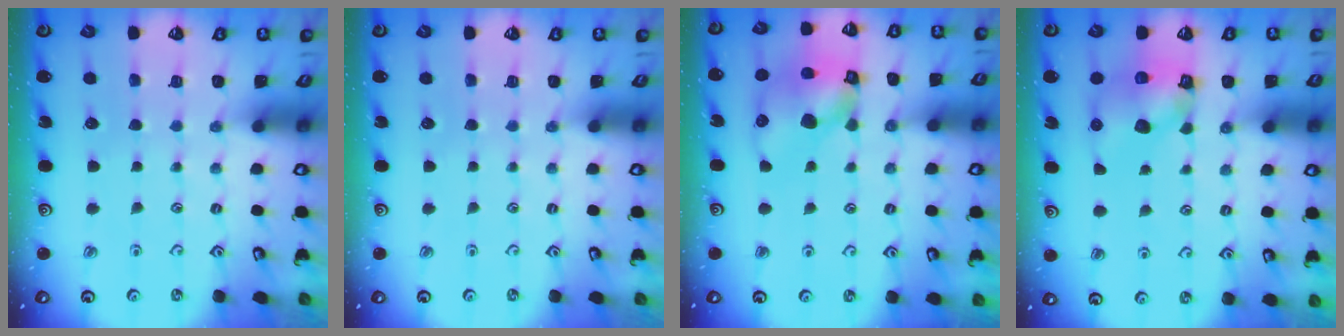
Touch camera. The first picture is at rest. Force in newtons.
{"total": 0.0}
{"total": 12.5, "press": 12.3, "slide": 1.8}
{"total": 8.9, "press": 8.8, "slide": 1.4}